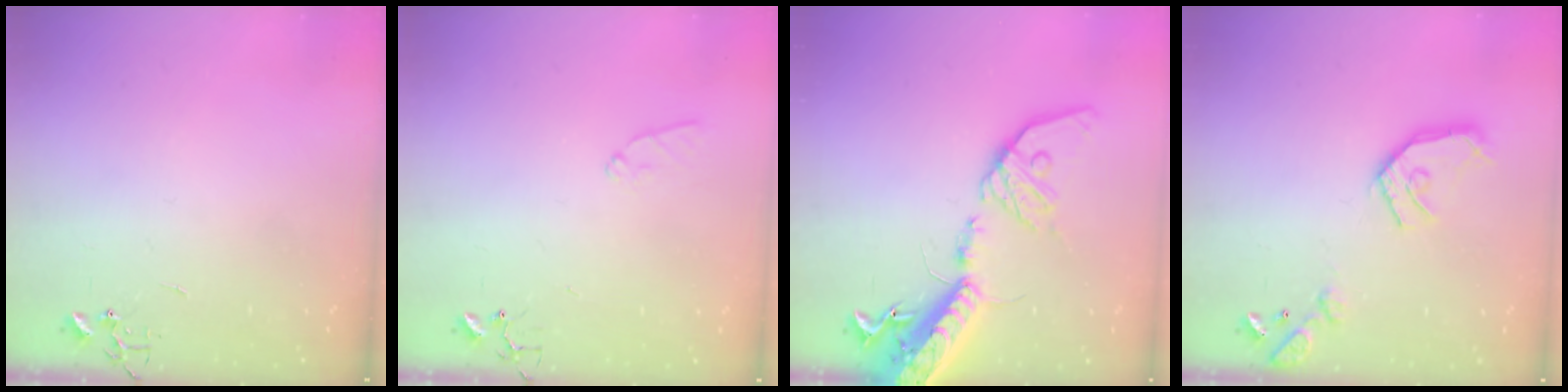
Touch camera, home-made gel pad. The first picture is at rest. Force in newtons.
{"total": 5.7, "press": 5.7, "slide": 0.6}
{"total": 20.9, "press": 20.4, "slide": 4.4}
{"total": 14.7, "press": 14.6, "slide": 1.6}